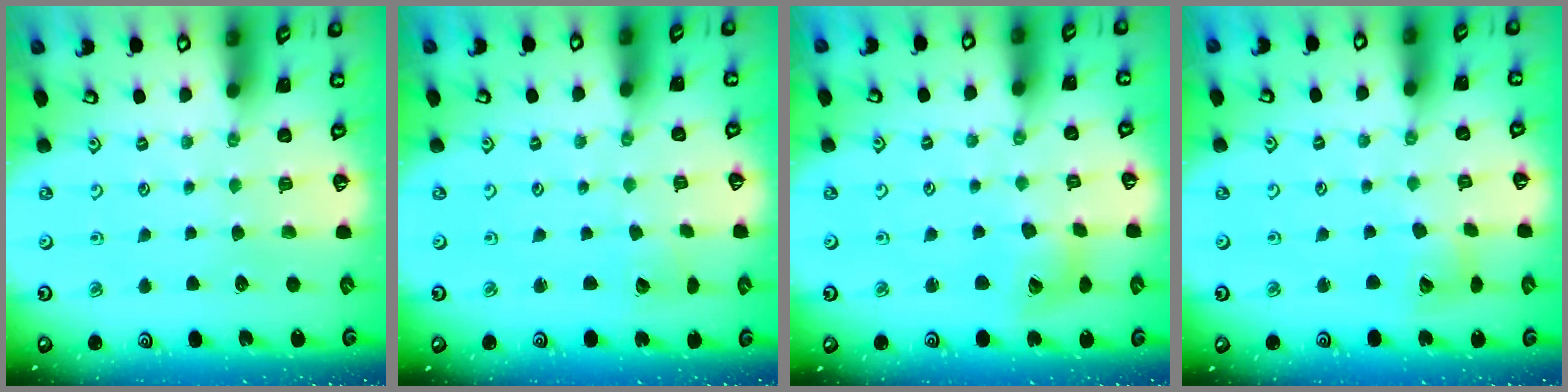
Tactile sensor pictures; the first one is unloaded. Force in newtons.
{"total": 2.1, "press": 2.1, "slide": 0.2}
{"total": 6.7, "press": 6.6, "slide": 1.1}
{"total": 7.1, "press": 7.0, "slide": 0.9}